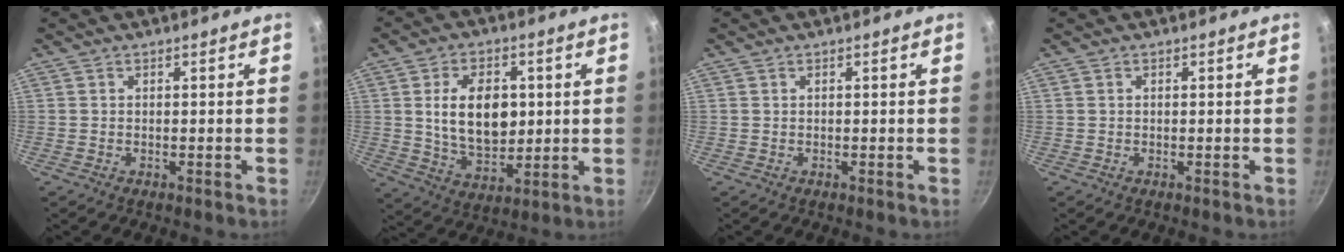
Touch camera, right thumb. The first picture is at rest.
{"total": 13.3, "force": [1.8, 8.6, 10.0], "torque": [-0.142, -0.012, 0.036]}
{"total": 0.0}
{"total": 0.0}